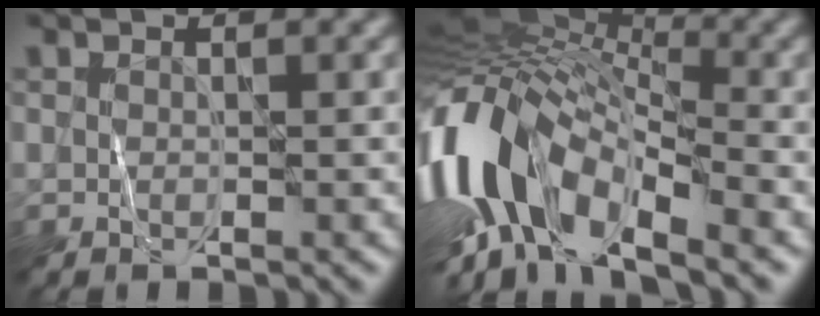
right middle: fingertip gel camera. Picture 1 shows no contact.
{"total": 13.2, "force": [-3.5, 6.7, 10.9], "torque": [-0.214, 0.015, -0.073]}